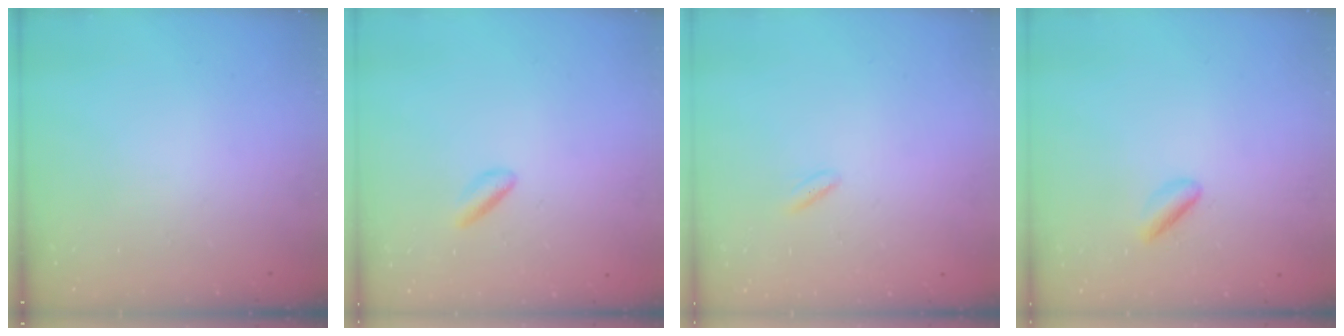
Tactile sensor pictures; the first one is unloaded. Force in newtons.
{"total": 1.8, "press": 1.6, "slide": 0.9}
{"total": 2.2, "press": 2.0, "slide": 1.0}
{"total": 2.8, "press": 2.6, "slide": 0.9}